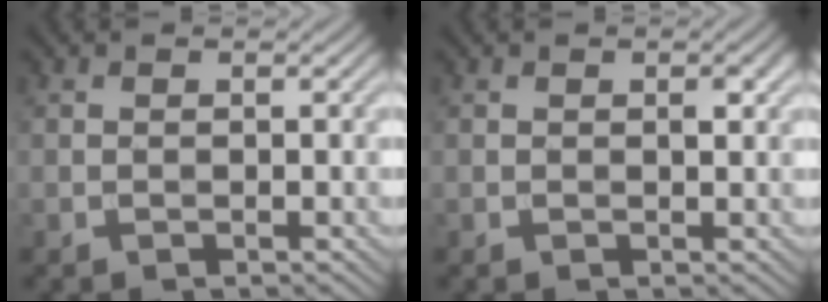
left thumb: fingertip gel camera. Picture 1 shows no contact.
{"total": 1.1, "force": [0.2, 0.4, 1.0], "torque": [-0.011, -0.002, 0.005]}